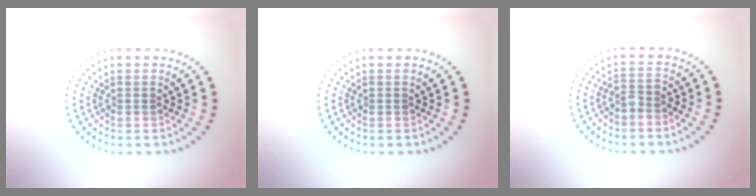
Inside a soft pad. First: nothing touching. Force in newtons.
{"total": 0.0}
{"total": 1.4, "press": 1.1, "slide": 0.8}